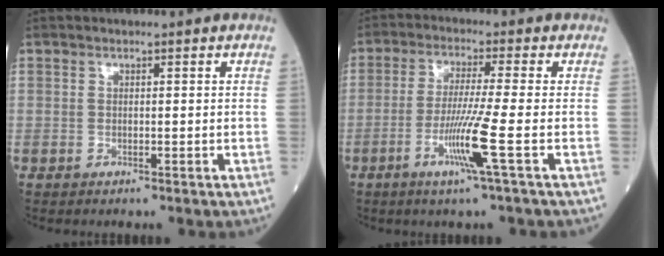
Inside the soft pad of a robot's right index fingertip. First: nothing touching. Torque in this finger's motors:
{"motor_torque": [0.25, -0.19, 0.22, 0.11]}